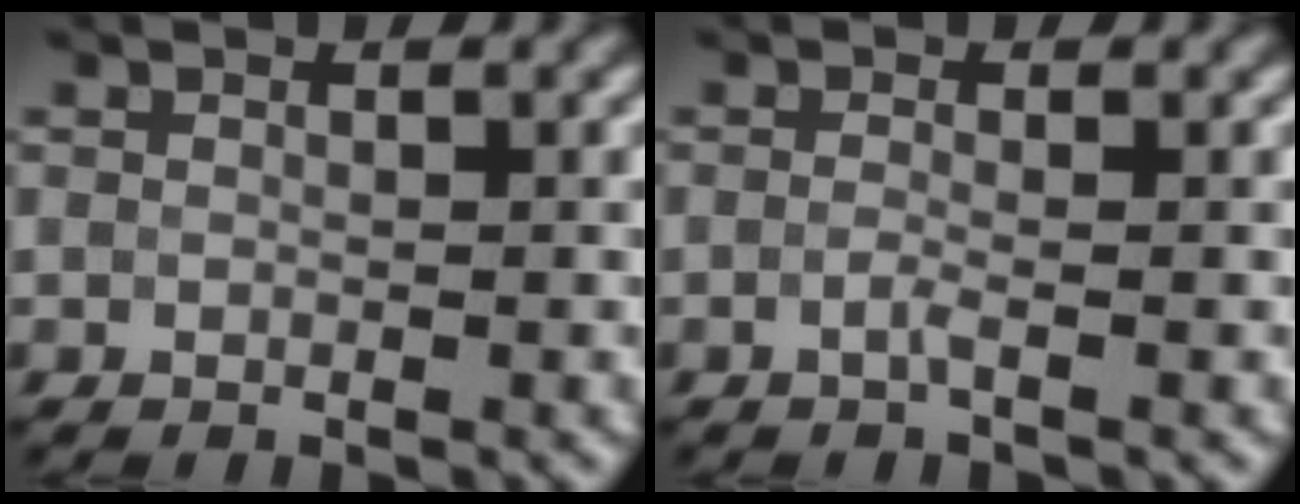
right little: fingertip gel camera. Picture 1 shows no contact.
{"total": 0.7, "force": [-0.7, 0.0, 0.2], "torque": [-0.004, -0.003, -0.017]}